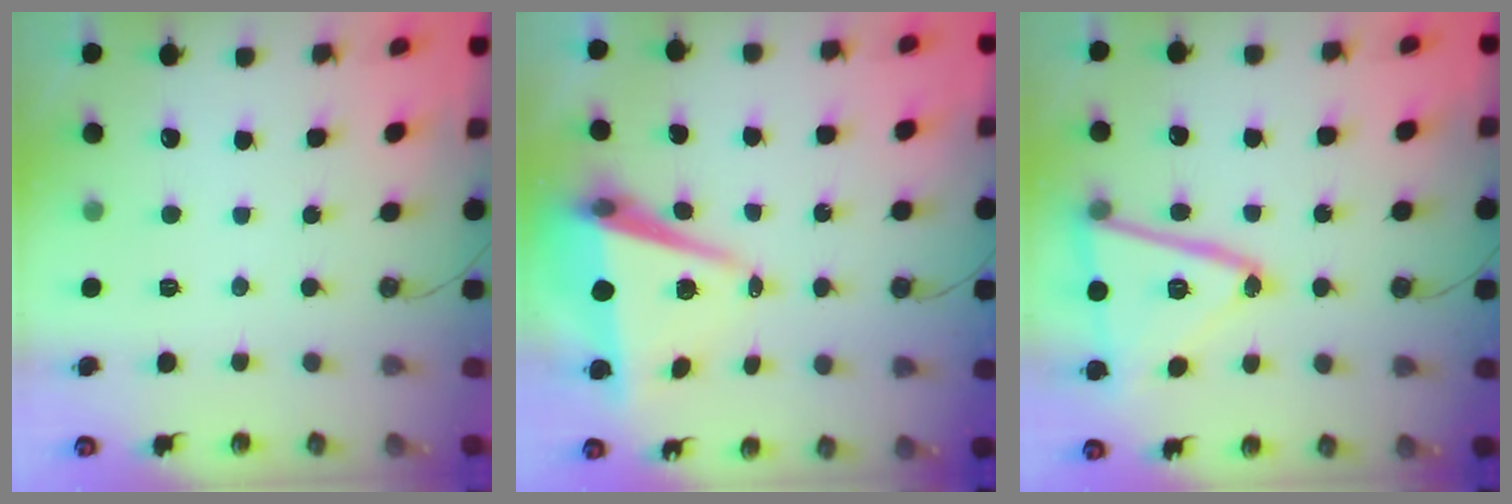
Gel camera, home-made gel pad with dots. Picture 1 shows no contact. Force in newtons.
{"total": 8.9, "press": 8.3, "slide": 3.3}
{"total": 19.0, "press": 18.9, "slide": 1.7}